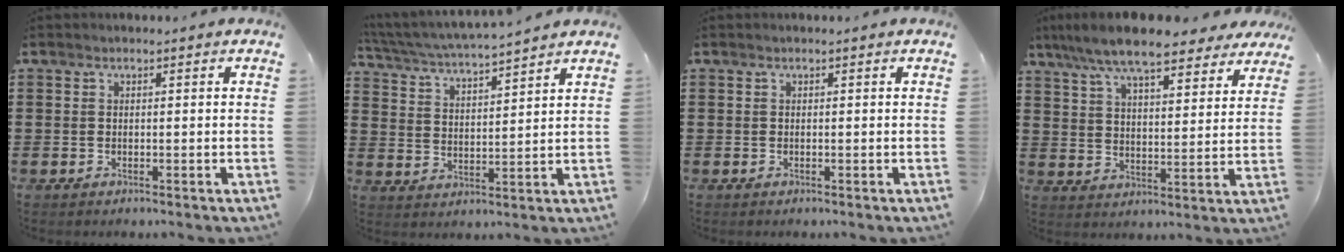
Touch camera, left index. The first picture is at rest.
{"total": 4.4, "force": [4.2, -0.1, 1.1], "torque": [-0.043, -0.027, 0.069]}
{"total": 0.0}
{"total": 9.2, "force": [8.1, 1.3, 4.3], "torque": [-0.113, -0.027, 0.146]}